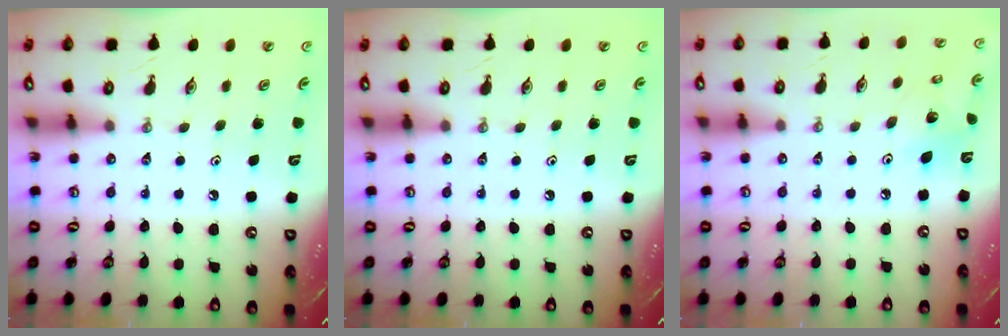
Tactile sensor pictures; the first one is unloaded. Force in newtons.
{"total": 0.0}
{"total": 6.1, "press": 6.1, "slide": 0.4}